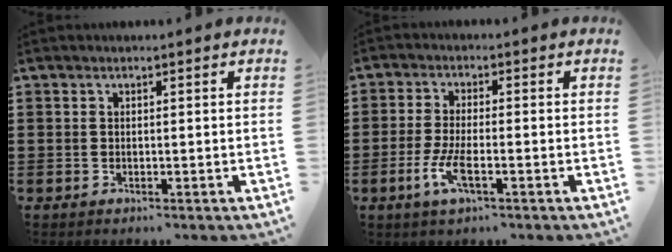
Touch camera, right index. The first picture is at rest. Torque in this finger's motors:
{"motor_torque": [2.14, 0.00, 0.39, 0.11]}